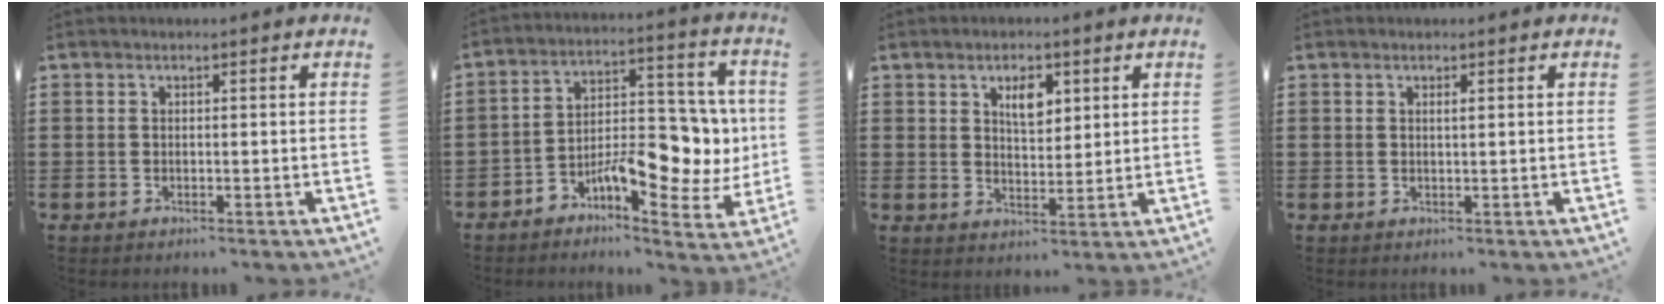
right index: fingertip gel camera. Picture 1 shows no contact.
{"total": 10.1, "force": [-2.9, 5.3, 8.2], "torque": [-0.115, 0.011, -0.047]}
{"total": 4.3, "force": [2.0, 2.3, 3.1], "torque": [-0.053, 0.004, 0.031]}
{"total": 0.7, "force": [0.2, 0.1, 0.6], "torque": [-0.012, 0.000, 0.004]}